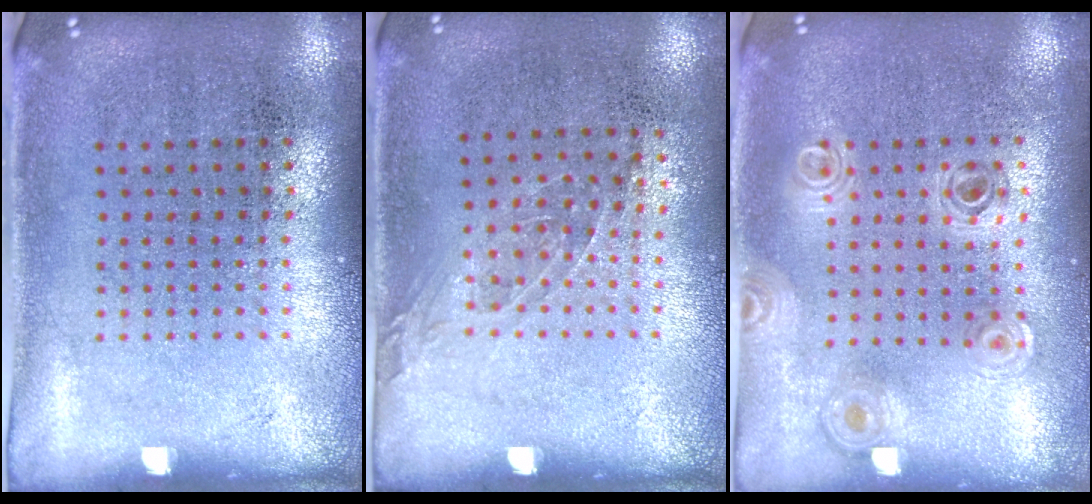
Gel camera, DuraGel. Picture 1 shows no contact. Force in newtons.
{"total": 1.0, "press": 0.7, "slide": 0.6}
{"total": 0.9, "press": 0.9, "slide": 0.1}